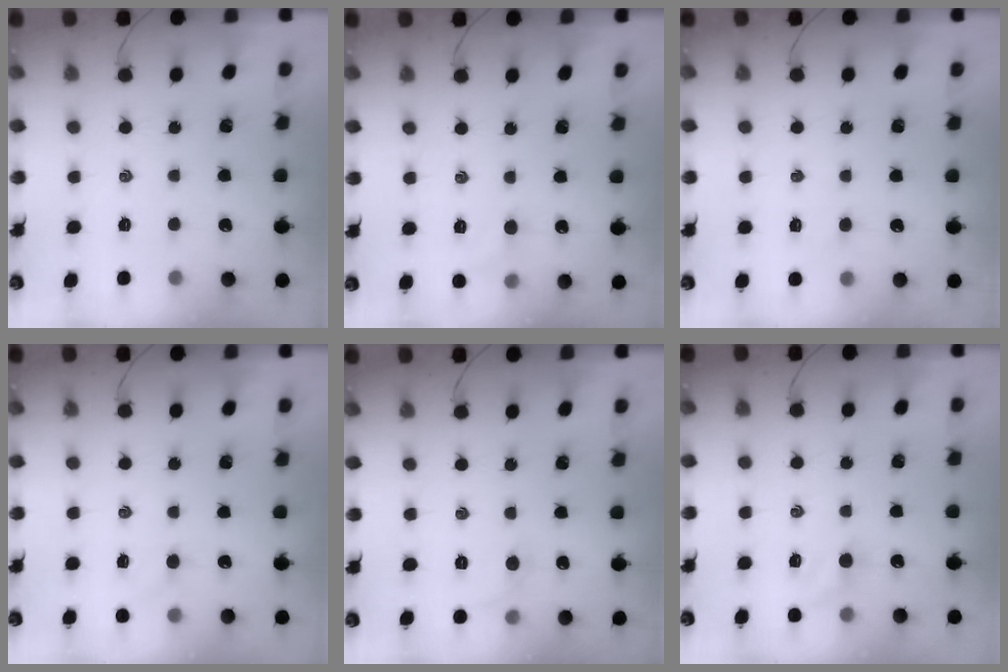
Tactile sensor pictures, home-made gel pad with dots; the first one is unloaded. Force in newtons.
{"total": 5.0, "press": 4.7, "slide": 1.5}
{"total": 1.4, "press": 1.3, "slide": 0.4}
{"total": 3.2, "press": 3.0, "slide": 1.1}
{"total": 5.0, "press": 4.7, "slide": 1.7}
{"total": 4.1, "press": 4.0, "slide": 1.0}